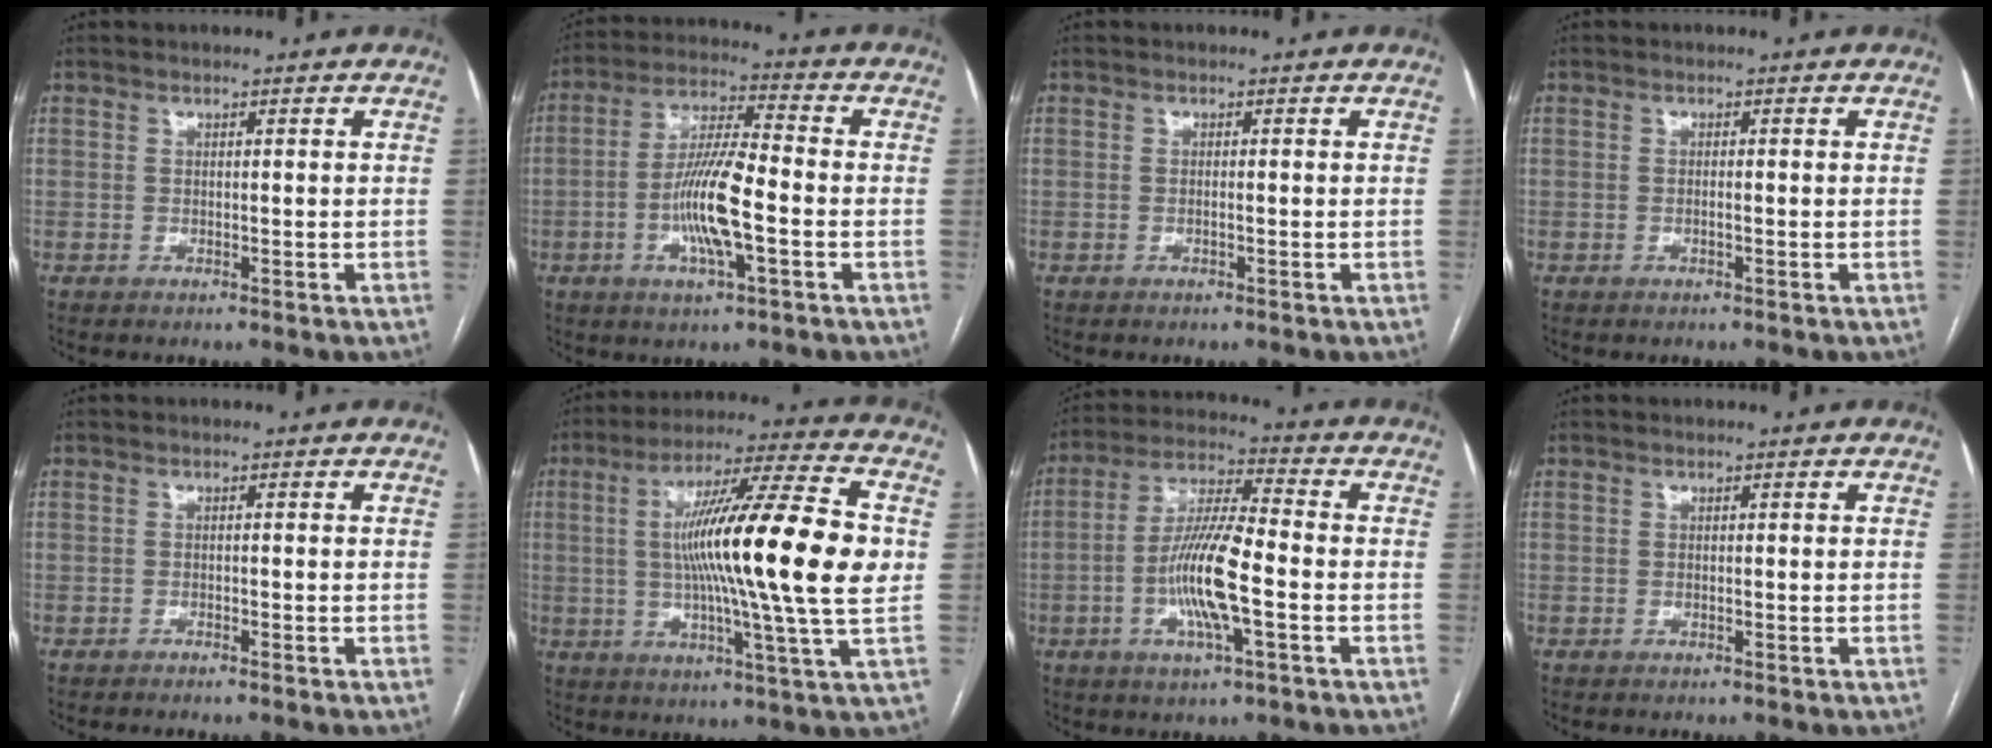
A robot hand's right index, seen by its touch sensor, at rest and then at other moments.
{"total": 11.4, "force": [-2.9, 1.8, 10.8], "torque": [-0.213, 0.002, -0.055]}
{"total": 0.6, "force": [-0.1, 0.1, 0.5], "torque": [-0.011, 0.000, -0.001]}
{"total": 0.7, "force": [-0.2, 0.1, 0.7], "torque": [-0.014, 0.001, -0.002]}
{"total": 1.4, "force": [-1.2, 0.0, 0.7], "torque": [-0.012, 0.000, -0.014]}
{"total": 21.1, "force": [1.3, -0.2, 21.1], "torque": [-0.347, 0.003, 0.004]}
{"total": 11.4, "force": [-2.9, 1.5, 10.9], "torque": [-0.214, 0.001, -0.057]}
{"total": 0.0}